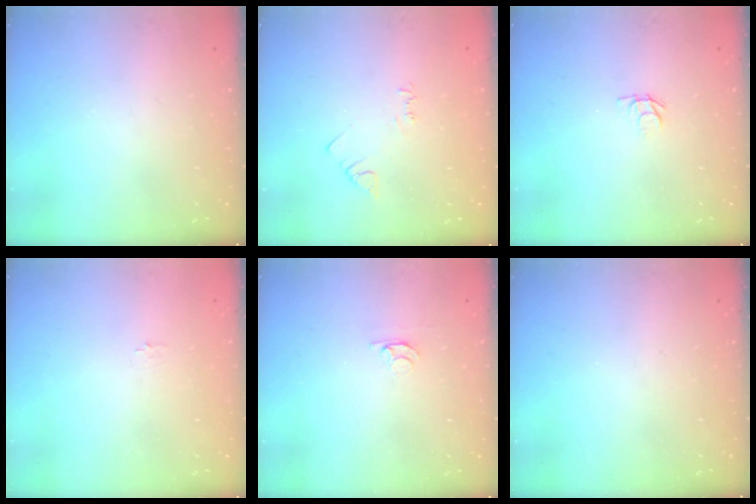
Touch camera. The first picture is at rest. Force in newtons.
{"total": 4.7, "press": 4.7, "slide": 0.7}
{"total": 2.7, "press": 2.7, "slide": 0.3}
{"total": 0.8, "press": 0.8, "slide": 0.2}
{"total": 2.1, "press": 2.1, "slide": 0.2}
{"total": 0.0}